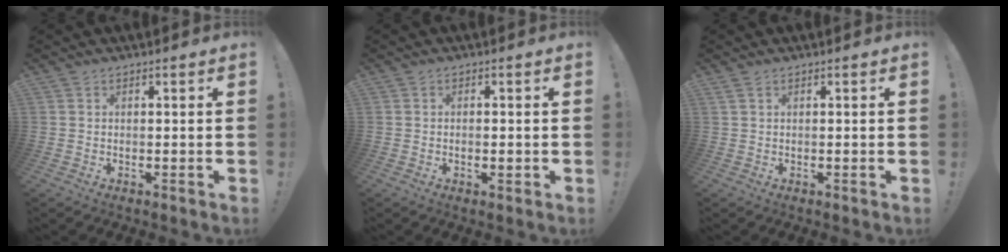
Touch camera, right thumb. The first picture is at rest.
{"total": 1.7, "force": [-0.6, 0.8, 1.4], "torque": [-0.020, 0.001, -0.009]}
{"total": 1.0, "force": [0.3, 0.0, 1.0], "torque": [-0.025, 0.002, 0.006]}